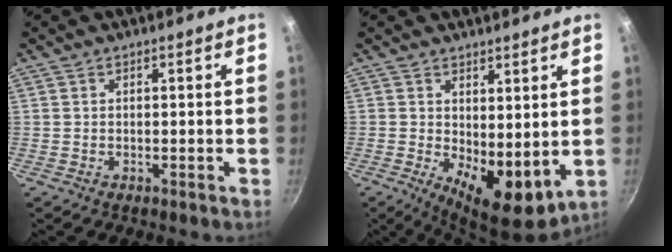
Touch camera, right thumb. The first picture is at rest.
{"total": 9.4, "force": [0.9, 4.1, 8.4], "torque": [-0.103, -0.026, 0.024]}